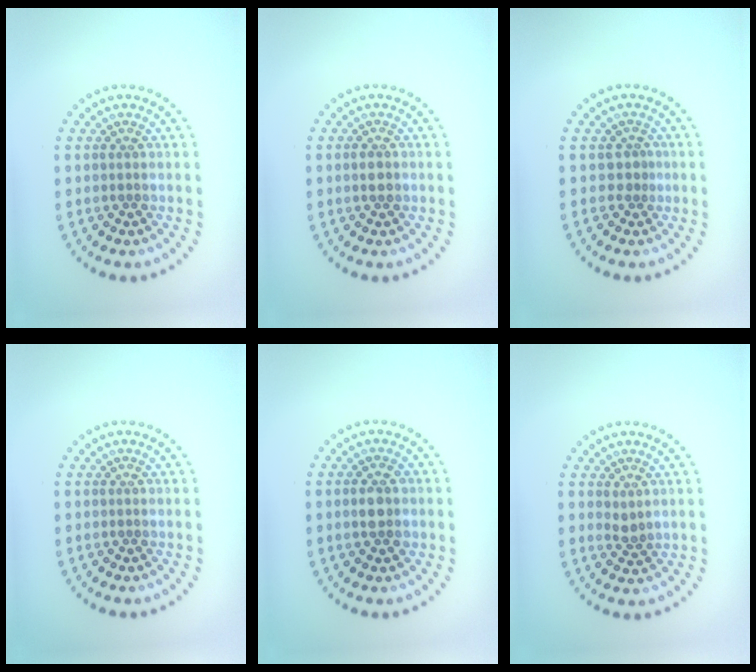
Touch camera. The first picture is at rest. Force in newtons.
{"total": 1.0, "press": 1.0, "slide": 0.1}
{"total": 1.1, "press": 0.6, "slide": 0.9}
{"total": 0.0}
{"total": 2.3, "press": 2.3, "slide": 0.2}
{"total": 1.2, "press": 1.0, "slide": 0.6}